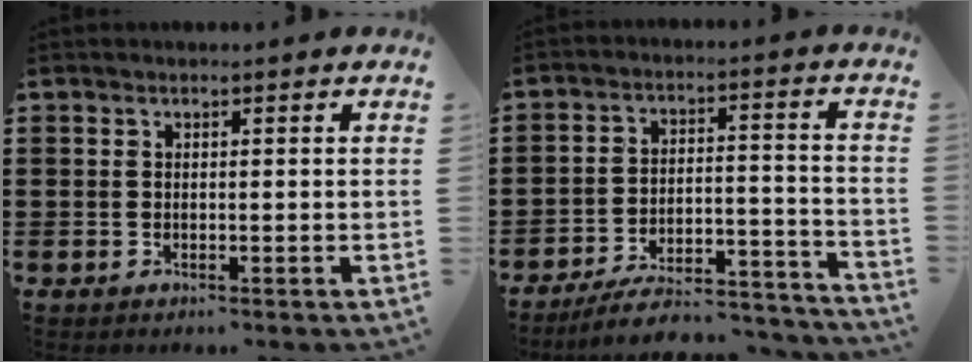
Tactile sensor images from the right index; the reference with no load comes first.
{"total": 6.9, "force": [-6.2, 1.1, 2.7], "torque": [-0.042, 0.006, -0.121]}